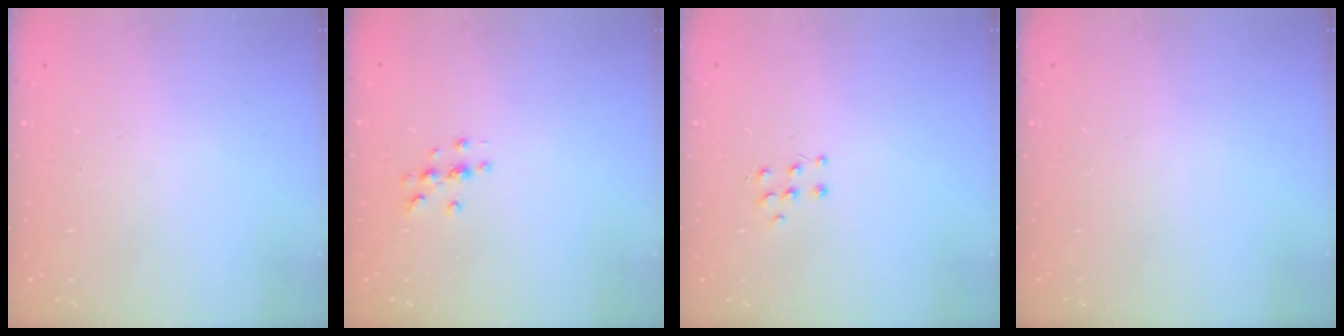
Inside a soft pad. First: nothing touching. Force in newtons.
{"total": 3.3, "press": 3.3, "slide": 0.4}
{"total": 4.8, "press": 4.7, "slide": 0.8}
{"total": 0.0}